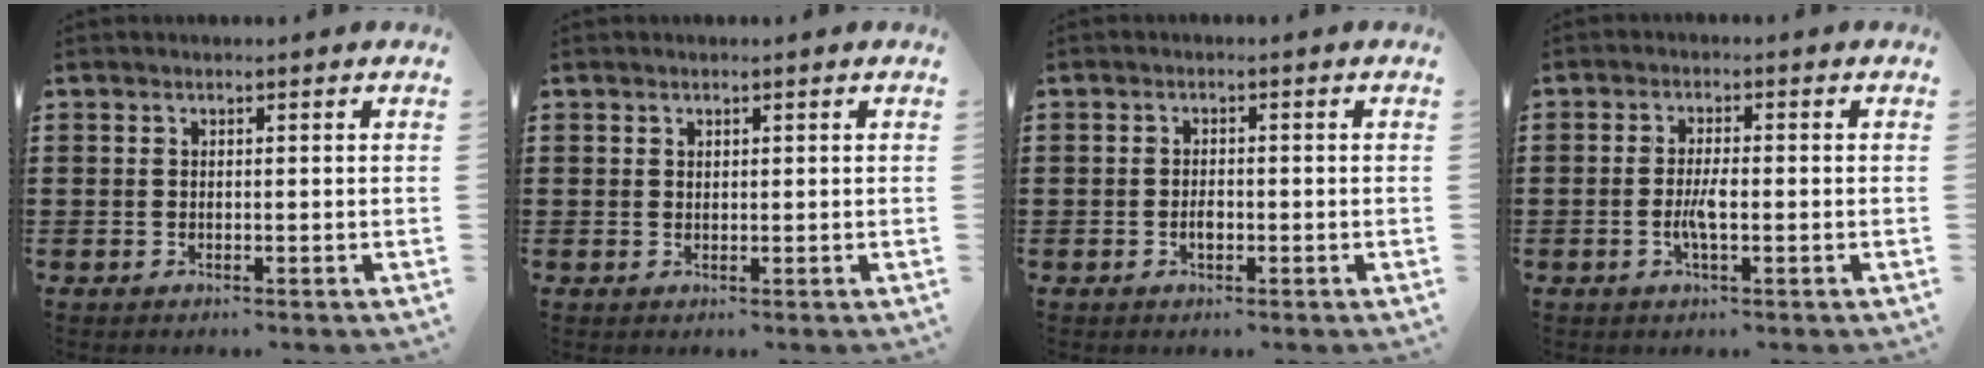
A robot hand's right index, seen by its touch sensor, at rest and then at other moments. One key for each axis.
{"total": 0.6, "fx": 0.5, "fy": 0.4, "fz": 0.1, "tx": -0.003, "ty": 0.001, "tz": 0.010}
{"total": 1.7, "fx": -0.5, "fy": 0.9, "fz": 1.4, "tx": -0.027, "ty": 0.000, "tz": -0.010}
{"total": 3.1, "fx": -0.8, "fy": 0.8, "fz": 3.0, "tx": -0.066, "ty": -0.004, "tz": -0.019}